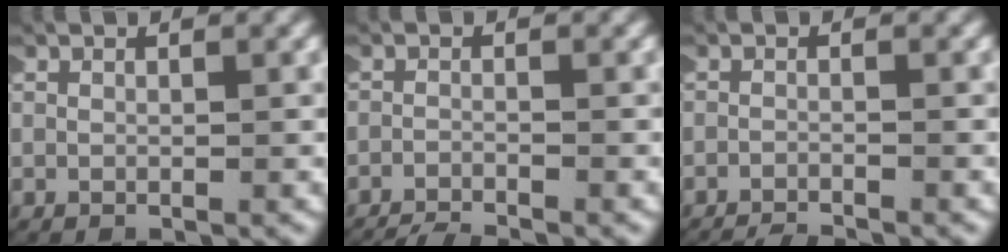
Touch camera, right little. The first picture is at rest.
{"total": 4.3, "force": [-4.2, 0.8, 0.4], "torque": [-0.015, -0.017, -0.064]}
{"total": 3.7, "force": [-3.6, 0.6, 0.3], "torque": [-0.010, -0.014, -0.054]}